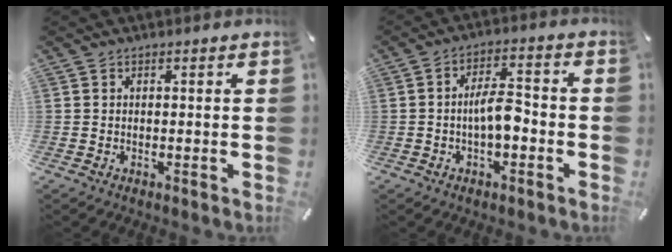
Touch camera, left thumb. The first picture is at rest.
{"total": 7.8, "force": [-2.0, 3.8, 6.6], "torque": [-0.124, 0.014, -0.035]}